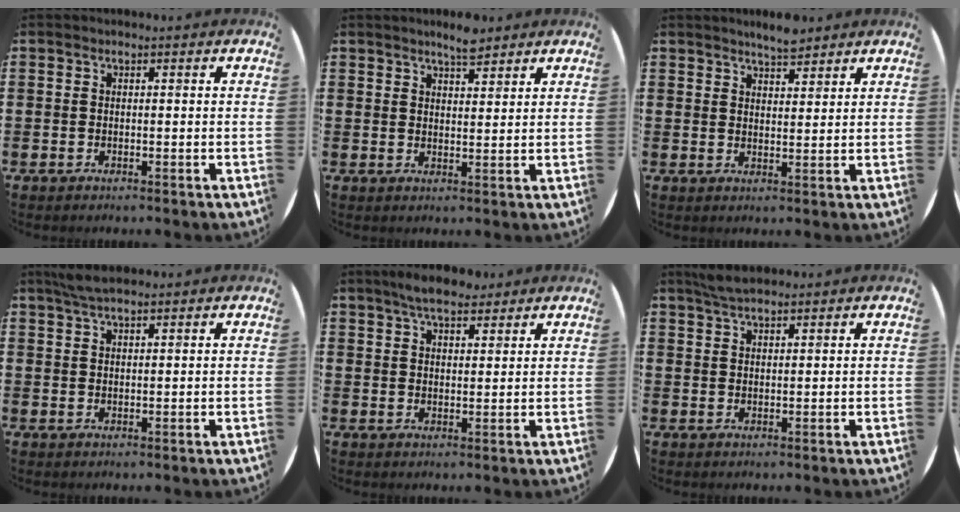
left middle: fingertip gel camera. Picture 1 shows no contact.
{"total": 3.5, "force": [3.3, 0.6, 1.1], "torque": [-0.017, -0.008, 0.058]}
{"total": 3.6, "force": [3.5, 0.6, 0.7], "torque": [-0.010, -0.010, 0.062]}
{"total": 3.0, "force": [2.5, 0.6, 1.6], "torque": [-0.036, 0.007, 0.045]}
{"total": 5.0, "force": [4.2, 1.5, 2.2], "torque": [-0.043, -0.004, 0.076]}
{"total": 3.1, "force": [2.8, 0.7, 1.3], "torque": [-0.031, 0.004, 0.051]}